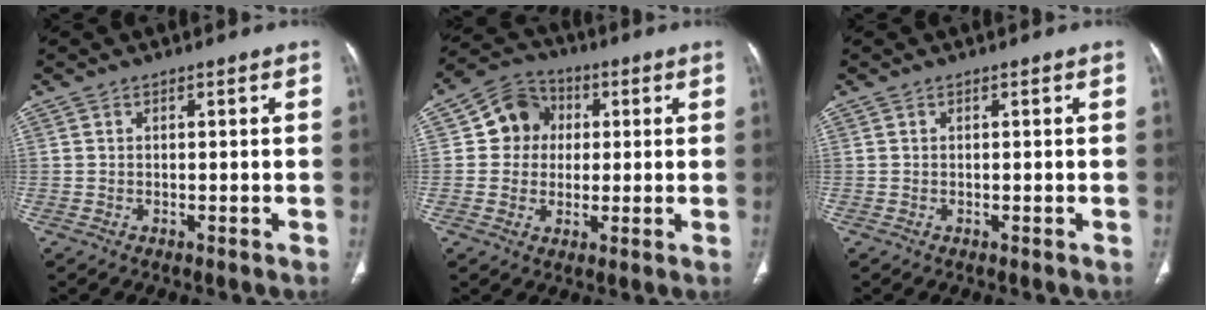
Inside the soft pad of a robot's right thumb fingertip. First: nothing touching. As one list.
[{"total": 8.8, "force": [1.3, 8.1, 3.2], "torque": [-0.014, 0.008, 0.011]}, {"total": 0.0}]